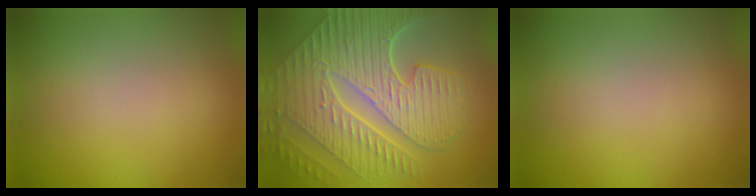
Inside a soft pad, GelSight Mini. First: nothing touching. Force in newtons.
{"total": 10.2, "press": 6.9, "slide": 7.4}
{"total": 0.0}